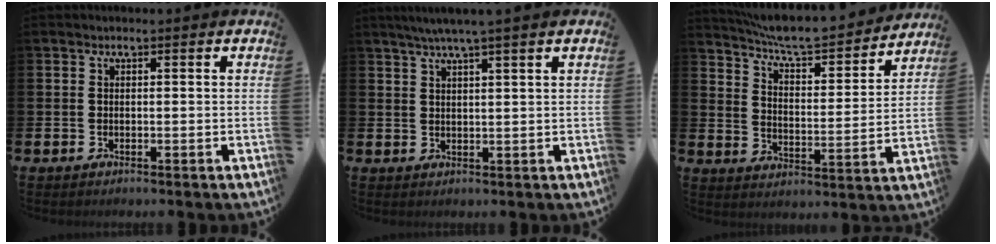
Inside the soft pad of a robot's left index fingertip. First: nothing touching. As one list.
[{"total": 3.6, "force": [3.1, -0.7, 1.8], "torque": [-0.049, -0.002, 0.056]}, {"total": 7.3, "force": [7.1, 0.8, 1.7], "torque": [-0.072, -0.054, 0.121]}]